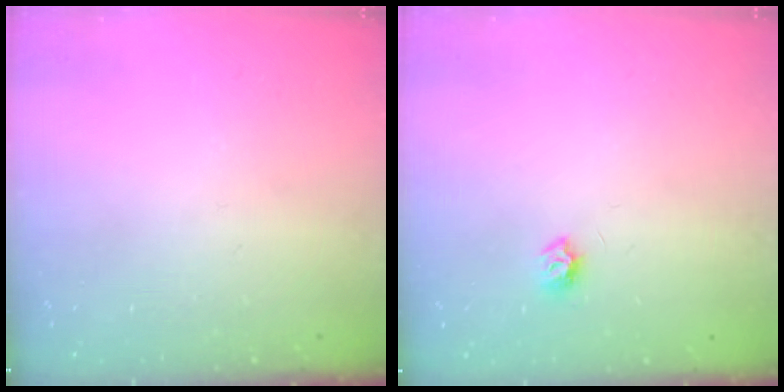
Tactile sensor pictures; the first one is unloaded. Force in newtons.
{"total": 4.6, "press": 4.6, "slide": 0.5}